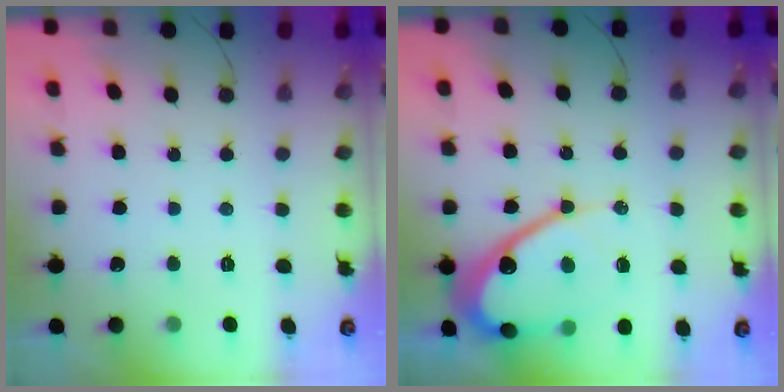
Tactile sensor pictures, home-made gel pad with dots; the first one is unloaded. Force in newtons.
{"total": 14.2, "press": 14.1, "slide": 1.1}